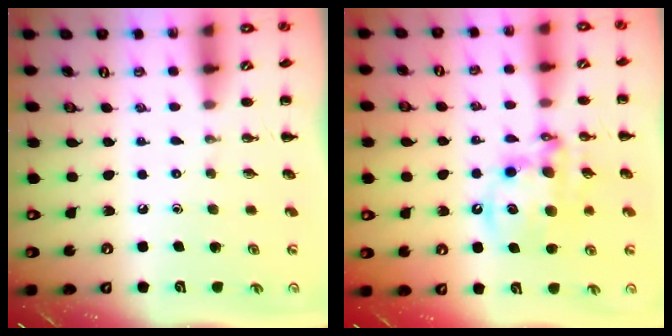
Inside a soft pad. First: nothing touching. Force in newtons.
{"total": 12.6, "press": 12.2, "slide": 3.1}